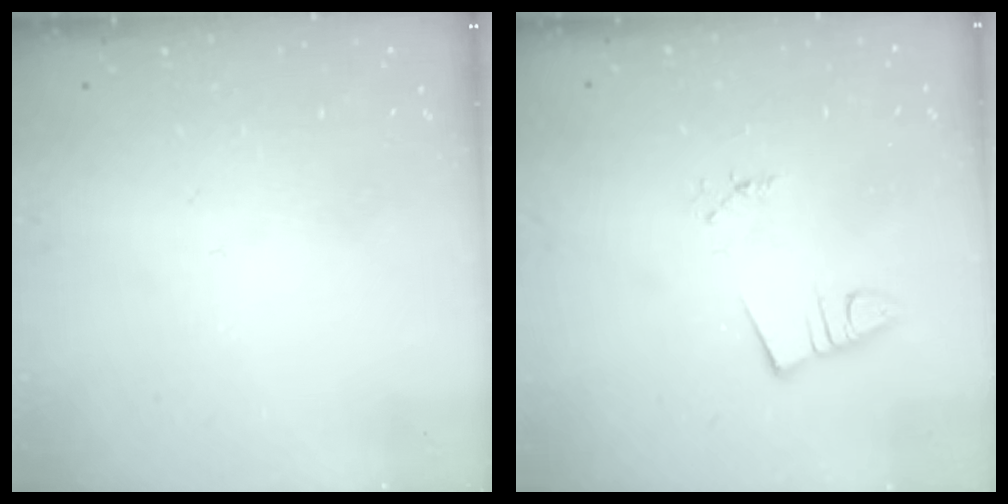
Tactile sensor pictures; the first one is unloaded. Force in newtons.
{"total": 1.0, "press": 1.0, "slide": 0.0}